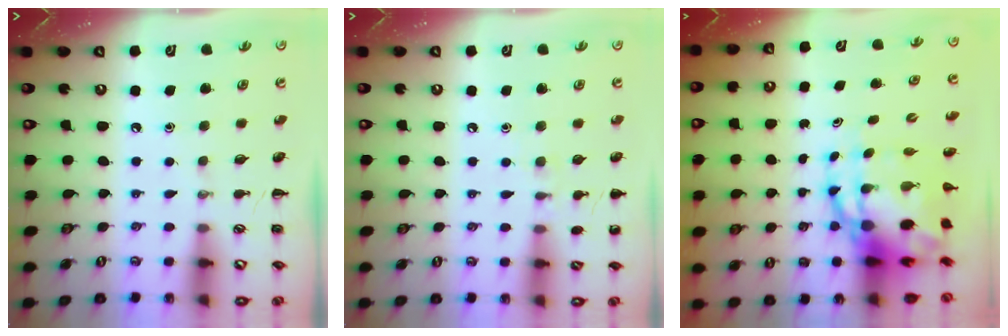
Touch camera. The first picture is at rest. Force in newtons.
{"total": 6.4, "press": 6.1, "slide": 1.8}
{"total": 11.0, "press": 10.7, "slide": 2.8}